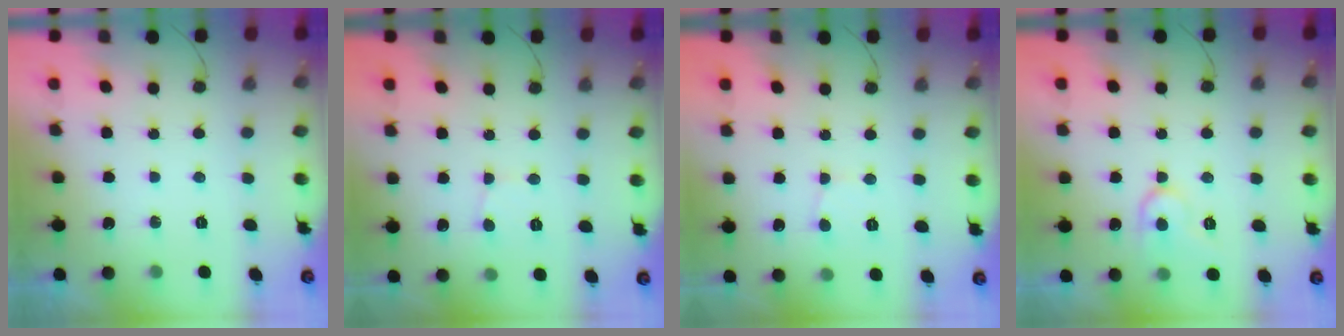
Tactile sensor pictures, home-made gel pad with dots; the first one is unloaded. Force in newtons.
{"total": 2.2, "press": 2.2, "slide": 0.2}
{"total": 2.2, "press": 2.2, "slide": 0.2}
{"total": 9.9, "press": 9.8, "slide": 0.8}